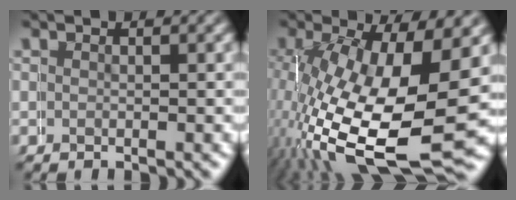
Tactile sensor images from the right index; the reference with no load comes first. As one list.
[{"total": 11.8, "force": [-1.6, 6.0, 10.0], "torque": [-0.217, -0.063, 0.015]}]